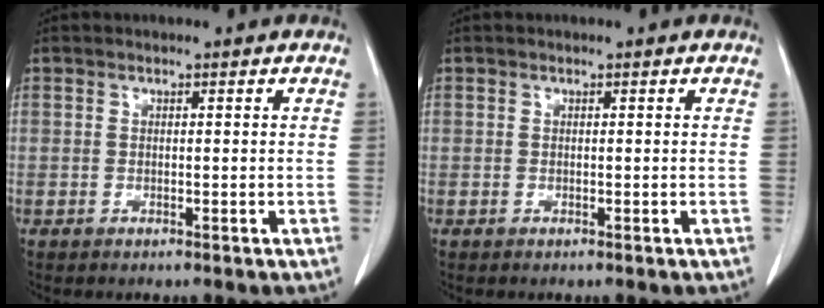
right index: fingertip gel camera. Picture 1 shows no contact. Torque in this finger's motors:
{"motor_torque": [0.01, 0.04, 0.00, 0.00]}